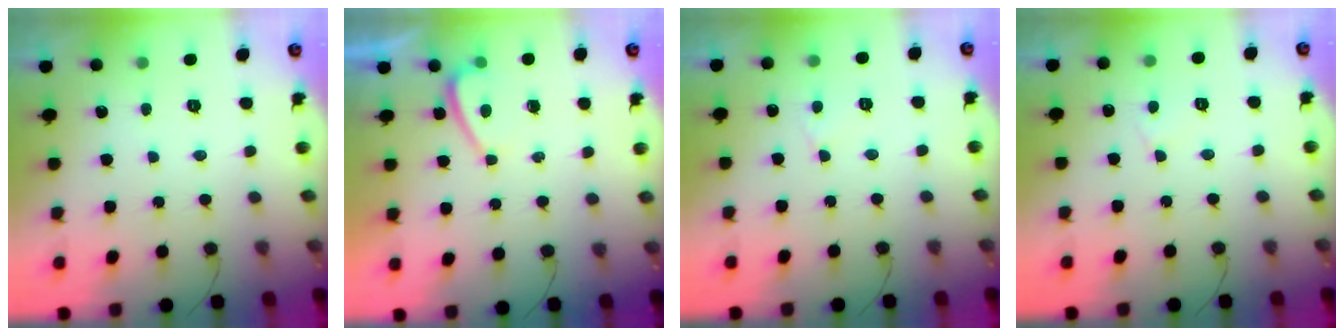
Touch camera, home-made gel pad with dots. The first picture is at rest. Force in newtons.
{"total": 1.0, "press": 0.9, "slide": 0.5}
{"total": 2.7, "press": 2.7, "slide": 0.2}
{"total": 2.4, "press": 2.4, "slide": 0.2}